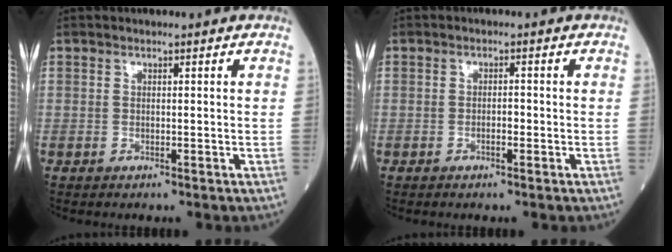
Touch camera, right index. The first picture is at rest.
{"total": 1.3, "force": [-0.5, 0.4, 1.2], "torque": [-0.018, 0.003, -0.010]}